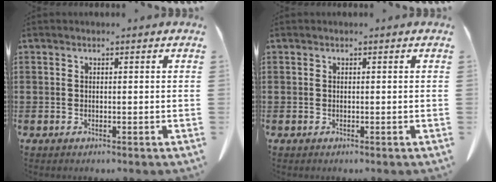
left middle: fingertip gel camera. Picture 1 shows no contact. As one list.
[{"total": 0.0}]